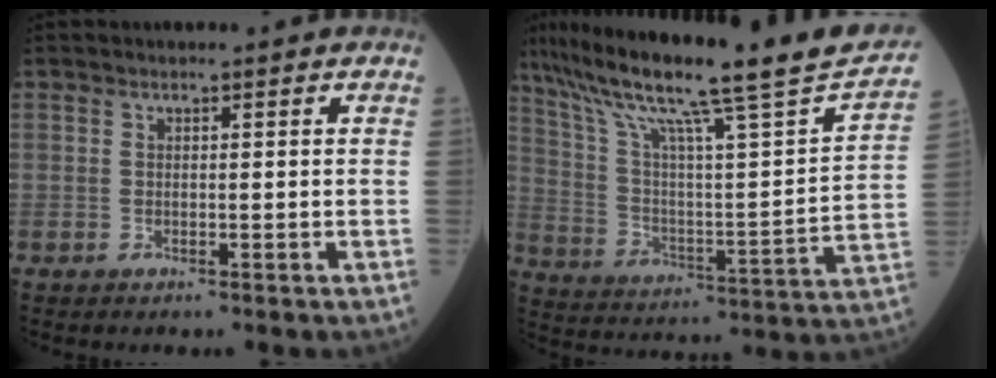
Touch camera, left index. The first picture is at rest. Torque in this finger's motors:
{"motor_torque": [0.53, -1.34, 0.36, 0.21]}